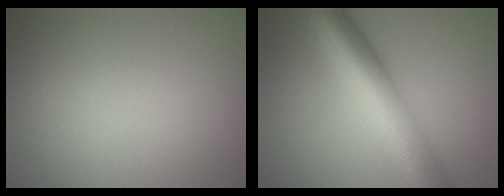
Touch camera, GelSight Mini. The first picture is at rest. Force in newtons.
{"total": 9.6, "press": 9.6, "slide": 0.3}